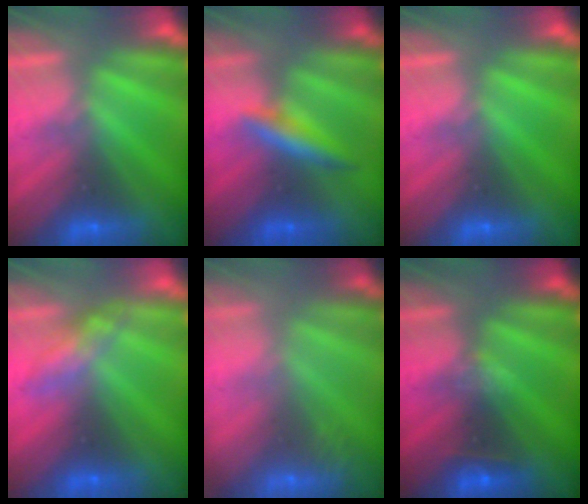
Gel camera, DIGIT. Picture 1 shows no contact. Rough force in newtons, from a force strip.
{"total": 1.1}
{"total": 0.0}
{"total": 2.6}
{"total": 2.4}
{"total": 2.7}